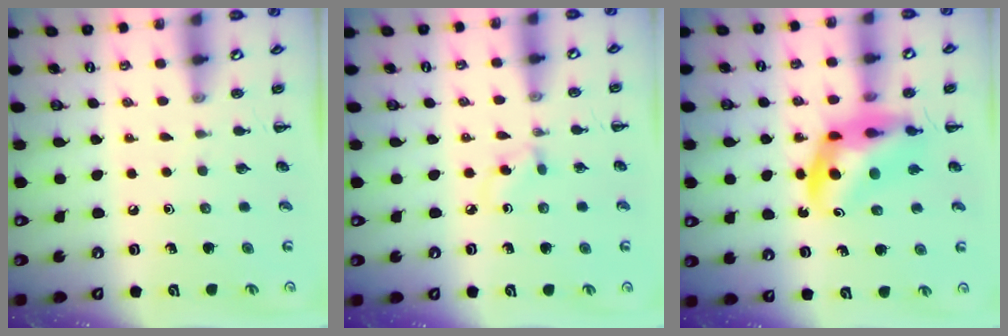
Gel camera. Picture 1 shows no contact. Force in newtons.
{"total": 3.0, "press": 2.7, "slide": 1.4}
{"total": 12.4, "press": 11.9, "slide": 3.4}